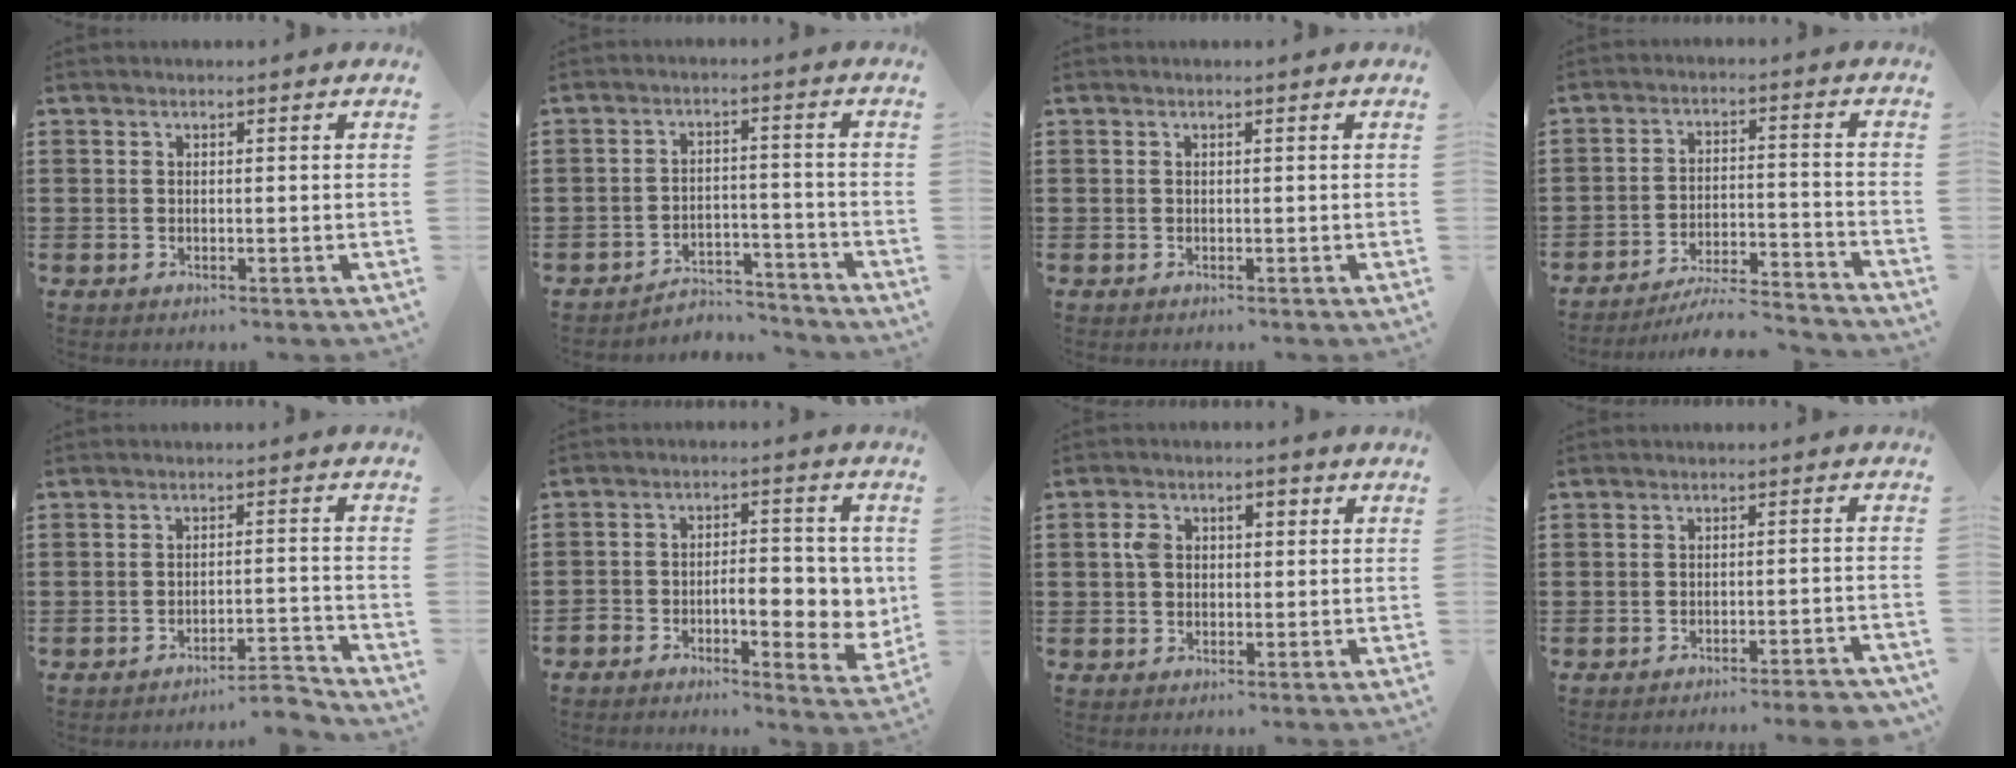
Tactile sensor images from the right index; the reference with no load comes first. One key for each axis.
{"total": 4.3, "fx": -4.1, "fy": 1.1, "fz": 0.8, "tx": -0.016, "ty": 0.010, "tz": -0.082}
{"total": 0.0}
{"total": 6.4, "fx": -6.1, "fy": 0.7, "fz": 2.0, "tx": -0.036, "ty": 0.003, "tz": -0.117}
{"total": 3.6, "fx": -3.4, "fy": 0.0, "fz": 1.1, "tx": -0.021, "ty": -0.004, "tz": -0.071}
{"total": 7.4, "fx": -1.8, "fy": 3.7, "fz": 6.2, "tx": -0.077, "ty": -0.006, "tz": -0.039}
{"total": 3.5, "fx": 0.3, "fy": 2.5, "fz": 2.4, "tx": -0.055, "ty": 0.014, "tz": 0.001}
{"total": 2.7, "fx": -2.4, "fy": -0.2, "fz": 1.0, "tx": -0.018, "ty": -0.001, "tz": -0.050}